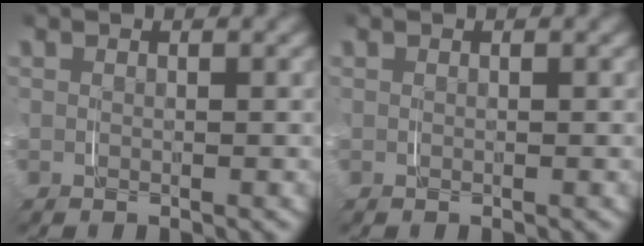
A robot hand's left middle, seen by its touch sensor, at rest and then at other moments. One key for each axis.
{"total": 0.0}